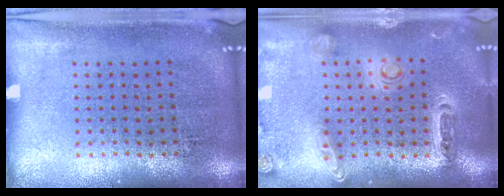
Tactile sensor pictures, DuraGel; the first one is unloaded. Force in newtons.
{"total": 1.5, "press": 1.4, "slide": 0.2}